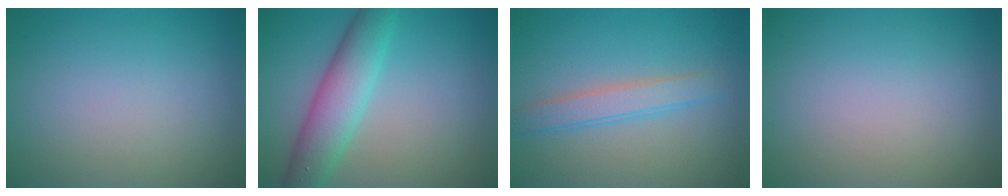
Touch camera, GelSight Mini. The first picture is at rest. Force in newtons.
{"total": 5.3, "press": 5.3, "slide": 0.1}
{"total": 2.6, "press": 2.6, "slide": 0.0}
{"total": 0.0}